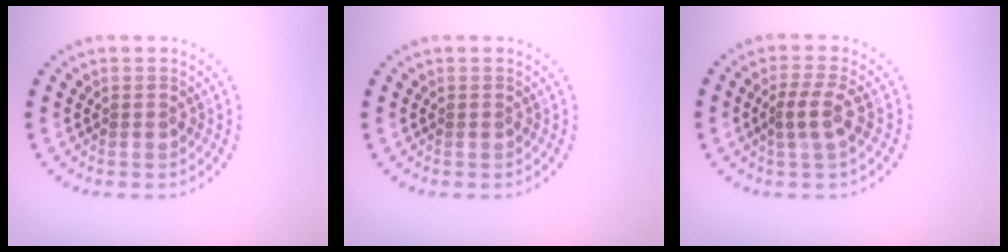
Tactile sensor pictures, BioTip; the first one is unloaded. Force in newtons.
{"total": 0.0}
{"total": 2.3, "press": 2.1, "slide": 0.9}